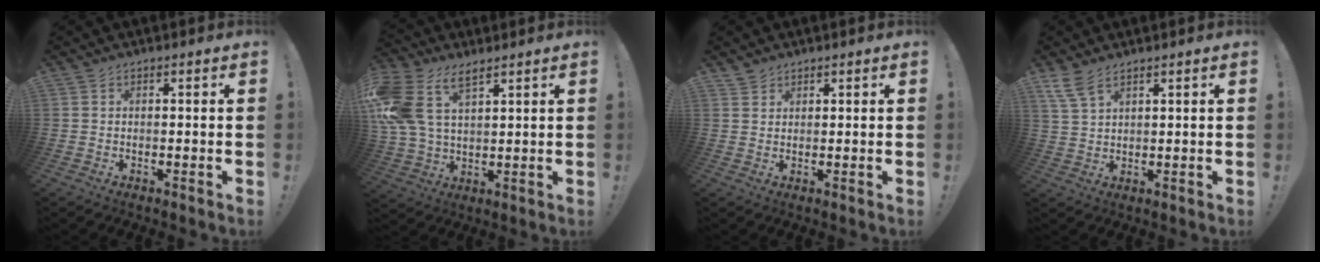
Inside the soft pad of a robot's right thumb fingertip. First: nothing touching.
{"total": 14.1, "force": [7.2, 8.2, 8.9], "torque": [-0.210, -0.024, 0.140]}
{"total": 1.9, "force": [1.6, 0.8, 0.0], "torque": [-0.001, -0.010, 0.032]}
{"total": 5.6, "force": [4.0, 2.0, 3.3], "torque": [-0.065, -0.016, 0.077]}